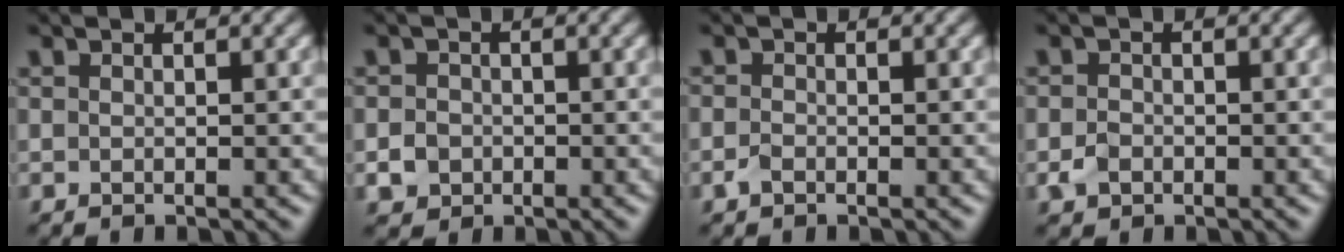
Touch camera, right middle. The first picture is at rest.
{"total": 1.8, "force": [-0.5, 1.6, 0.6], "torque": [-0.003, -0.001, -0.012]}
{"total": 0.9, "force": [-0.5, 0.5, 0.5], "torque": [-0.011, -0.001, -0.011]}
{"total": 1.5, "force": [-0.6, 1.2, 0.7], "torque": [-0.010, -0.002, -0.015]}